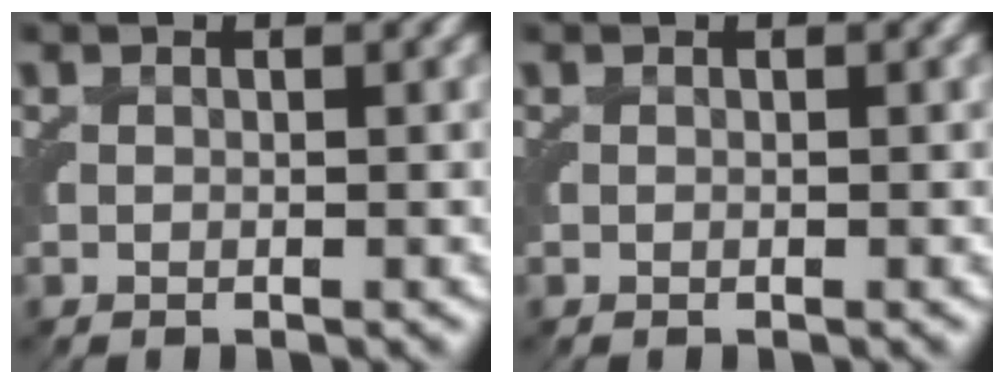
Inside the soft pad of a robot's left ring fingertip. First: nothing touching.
{"total": 0.0}